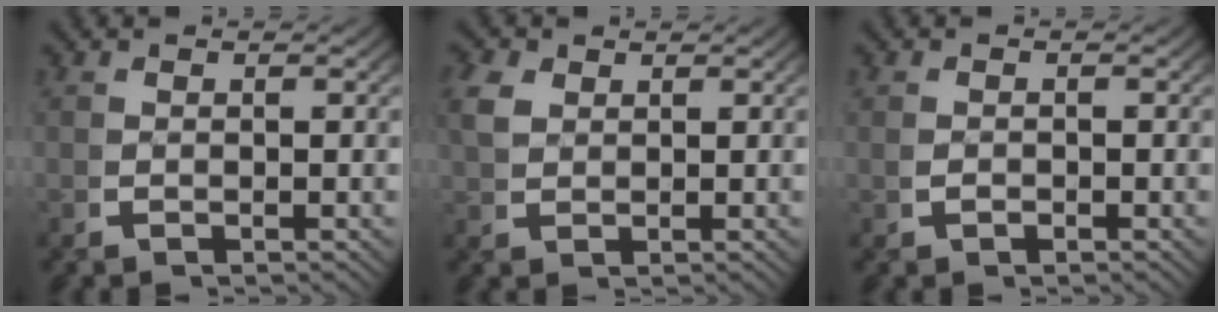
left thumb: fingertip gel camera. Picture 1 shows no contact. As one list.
[{"total": 2.4, "force": [1.5, 1.5, 1.1], "torque": [-0.026, 0.001, 0.036]}, {"total": 0.7, "force": [-0.2, 0.5, 0.4], "torque": [-0.017, -0.008, 0.001]}]